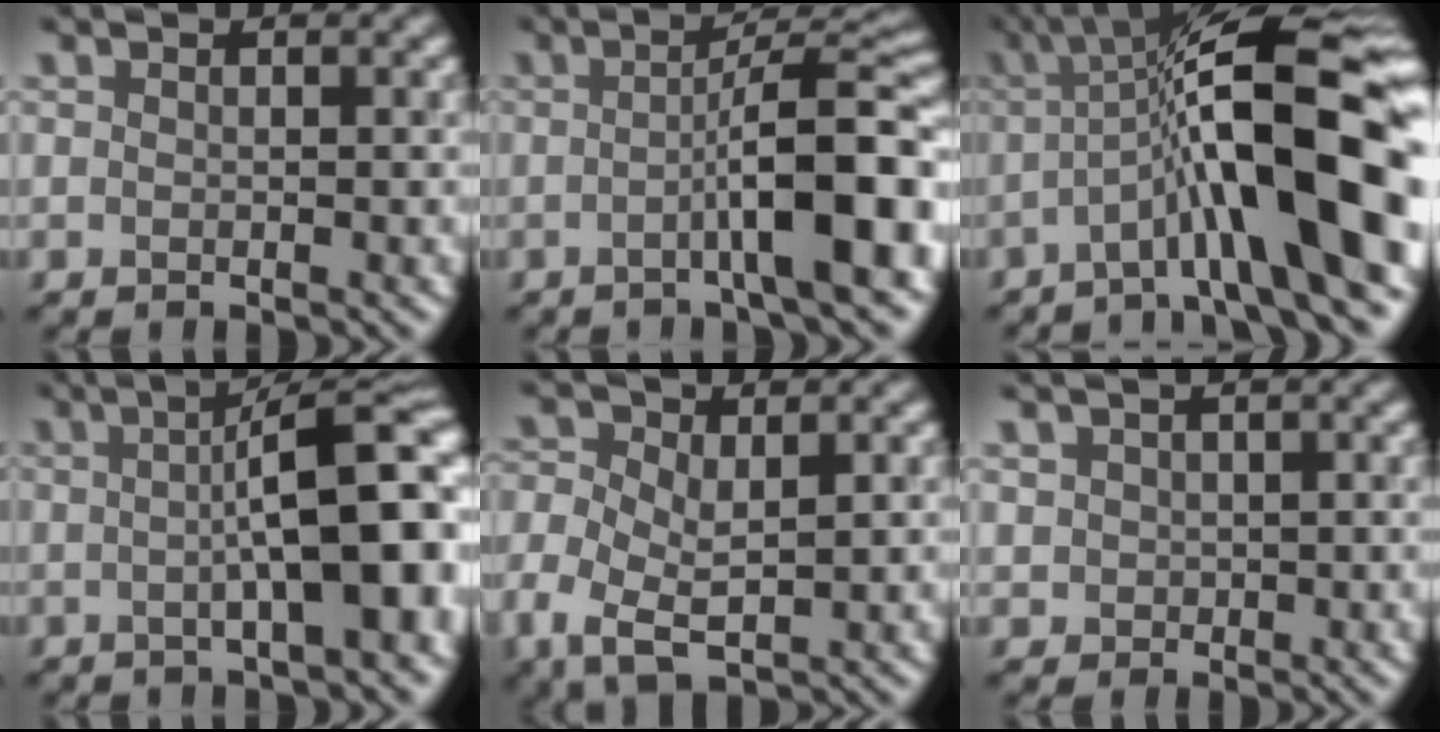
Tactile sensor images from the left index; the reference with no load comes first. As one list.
[{"total": 8.2, "force": [-2.1, 1.4, 7.8], "torque": [-0.104, 0.020, -0.042]}, {"total": 12.7, "force": [-1.9, 2.5, 12.3], "torque": [-0.186, 0.021, -0.039]}, {"total": 11.0, "force": [0.3, 3.0, 10.5], "torque": [-0.099, 0.016, -0.001]}, {"total": 5.9, "force": [-1.6, 3.4, 4.5], "torque": [-0.101, -0.011, -0.031]}, {"total": 1.4, "force": [0.4, 1.2, 0.4], "torque": [-0.009, -0.002, 0.011]}]